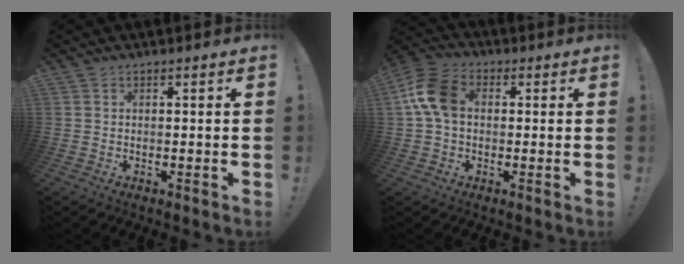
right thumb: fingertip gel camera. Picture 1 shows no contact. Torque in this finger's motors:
{"motor_torque": [0.25, 0.25, 0.34, -0.25, 0.42]}